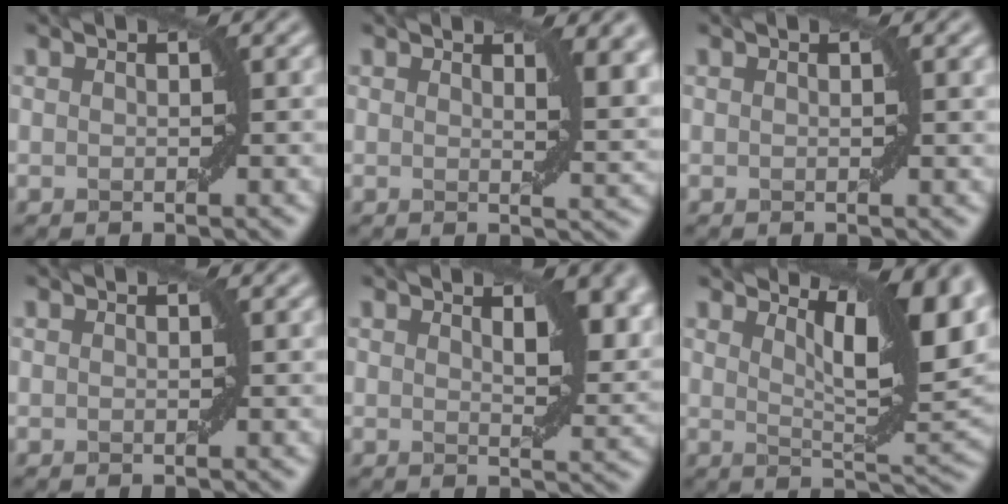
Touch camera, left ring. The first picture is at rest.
{"total": 3.8, "force": [2.0, 1.2, 3.0], "torque": [-0.034, -0.005, 0.034]}
{"total": 0.6, "force": [0.2, 0.0, 0.6], "torque": [-0.005, 0.000, 0.004]}
{"total": 0.0}
{"total": 4.6, "force": [2.4, 1.8, 3.5], "torque": [-0.052, -0.004, 0.039]}
{"total": 9.9, "force": [5.0, 2.4, 8.2], "torque": [-0.116, 0.009, 0.089]}